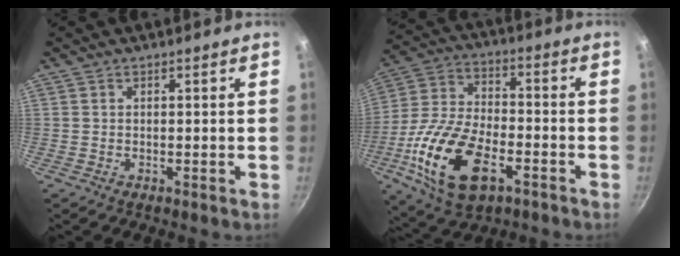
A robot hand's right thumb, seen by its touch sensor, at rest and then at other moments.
{"total": 19.8, "force": [-7.3, 10.5, 15.1], "torque": [-0.295, 0.023, -0.139]}